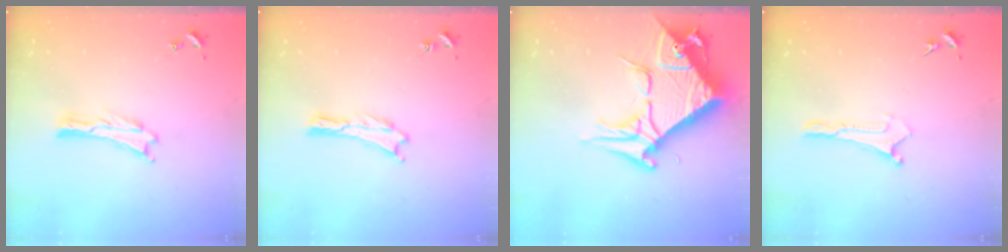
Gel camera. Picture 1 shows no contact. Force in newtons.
{"total": 0.0}
{"total": 12.0, "press": 11.9, "slide": 1.4}
{"total": 0.0}